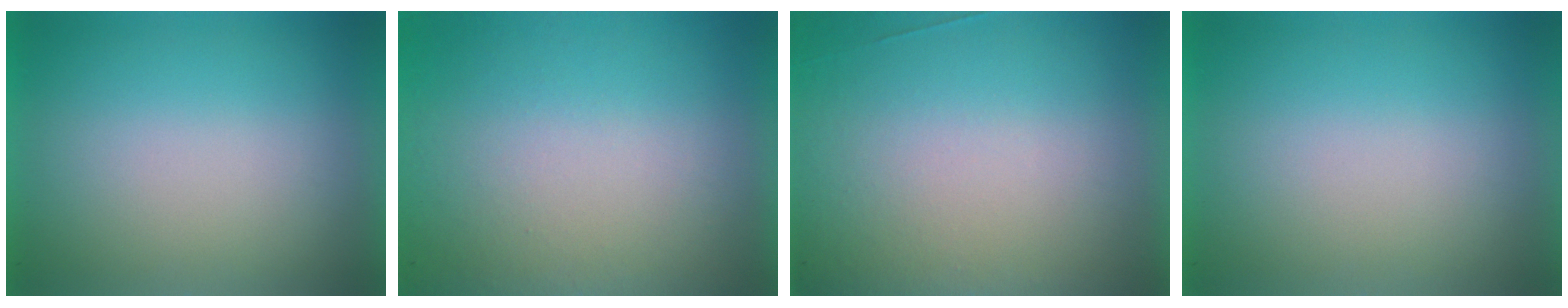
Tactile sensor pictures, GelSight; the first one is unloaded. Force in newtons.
{"total": 8.2}
{"total": 4.6}
{"total": 0.0}